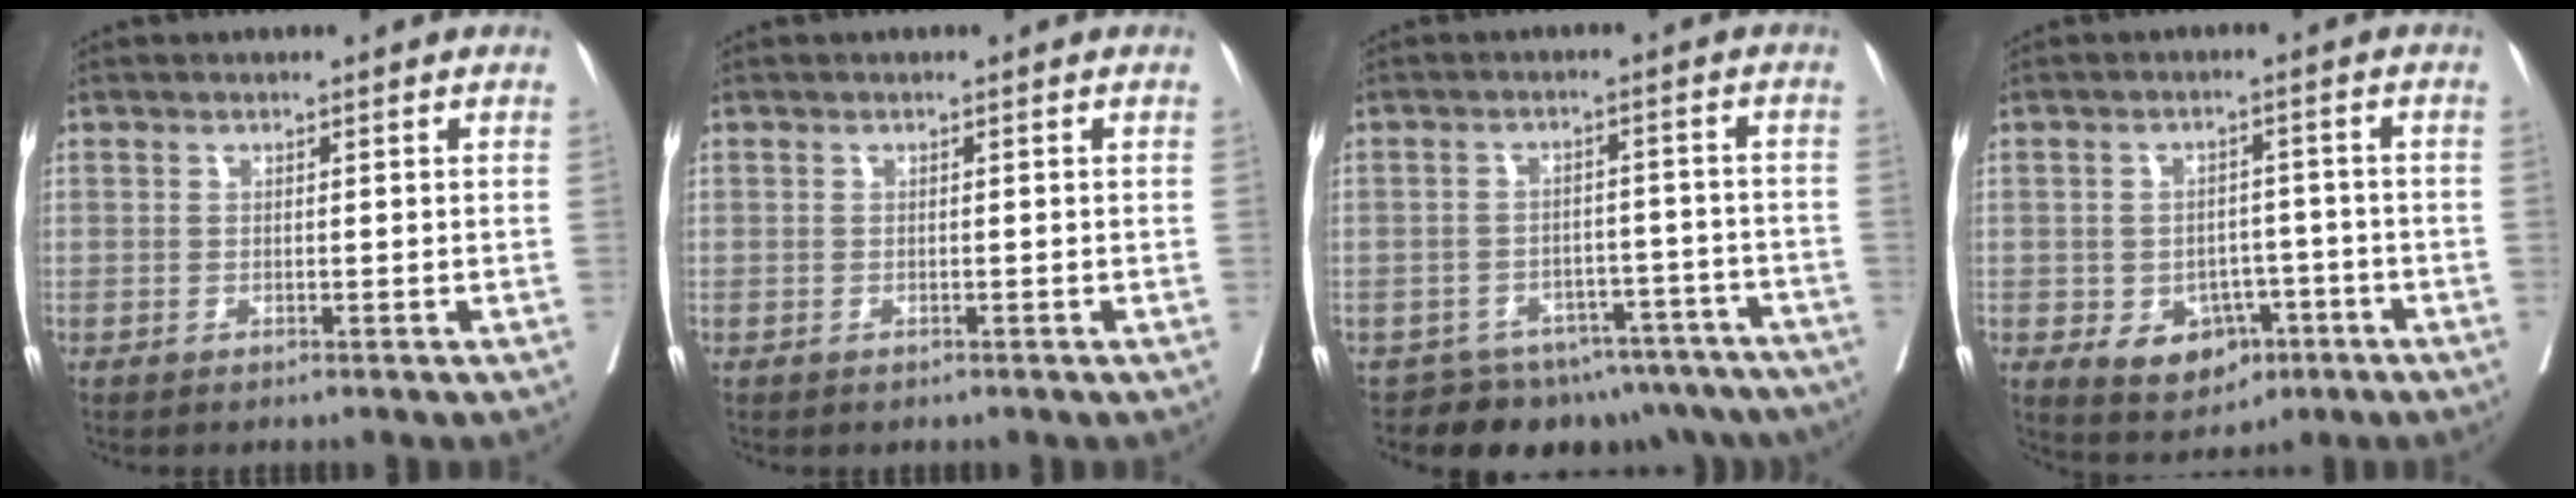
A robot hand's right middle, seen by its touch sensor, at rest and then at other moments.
{"total": 0.0}
{"total": 14.0, "force": [-12.0, 6.5, 3.0], "torque": [-0.020, 0.034, -0.139]}
{"total": 7.6, "force": [-3.0, 5.6, 4.2], "torque": [-0.058, 0.005, -0.035]}